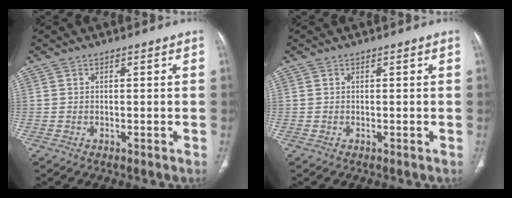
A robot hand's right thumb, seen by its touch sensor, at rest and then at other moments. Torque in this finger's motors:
{"motor_torque": [0.00, 0.23, 0.55, -0.39, -0.04]}